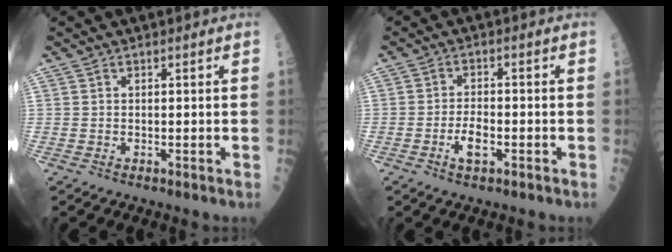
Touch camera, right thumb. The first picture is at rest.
{"total": 4.0, "force": [-1.5, 1.7, 3.3], "torque": [-0.058, 0.010, -0.026]}